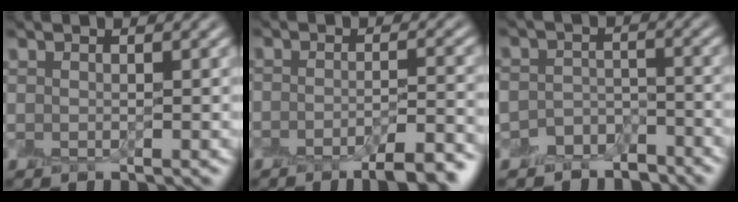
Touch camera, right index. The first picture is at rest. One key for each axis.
{"total": 5.2, "fx": -3.6, "fy": 1.2, "fz": 3.6, "tx": -0.037, "ty": 0.003, "tz": -0.055}
{"total": 4.4, "fx": -3.8, "fy": 2.3, "fz": 0.3, "tx": 0.003, "ty": -0.005, "tz": -0.065}